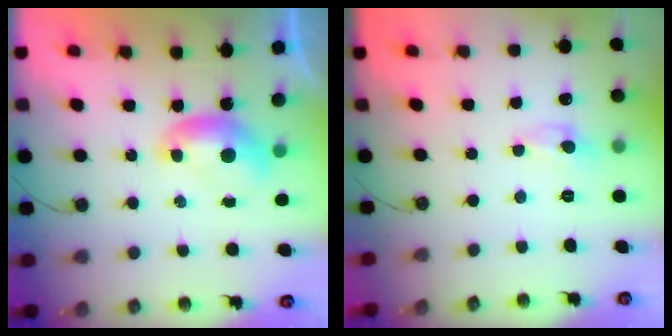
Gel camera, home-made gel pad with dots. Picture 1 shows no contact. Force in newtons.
{"total": 0.0}